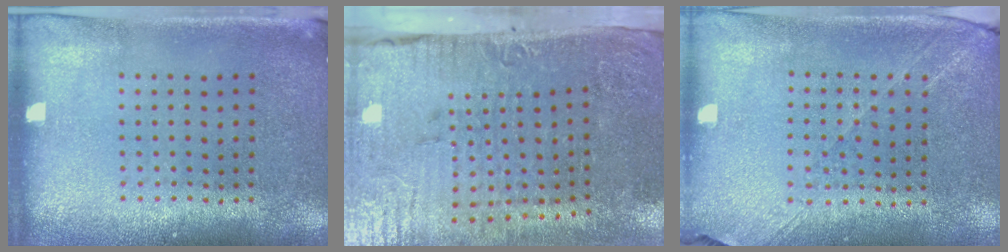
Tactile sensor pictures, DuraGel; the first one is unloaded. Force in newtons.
{"total": 5.0, "press": 4.1, "slide": 2.8}
{"total": 1.3, "press": 1.2, "slide": 0.5}